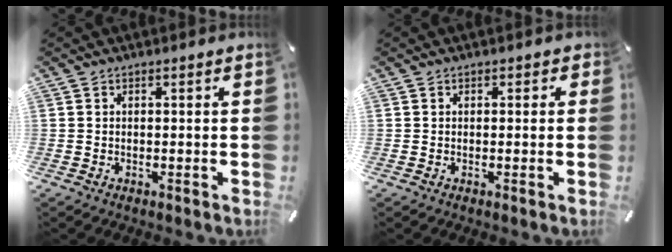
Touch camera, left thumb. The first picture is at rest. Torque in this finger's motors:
{"motor_torque": [-0.05, -0.25, 0.00, 0.03, -0.11]}